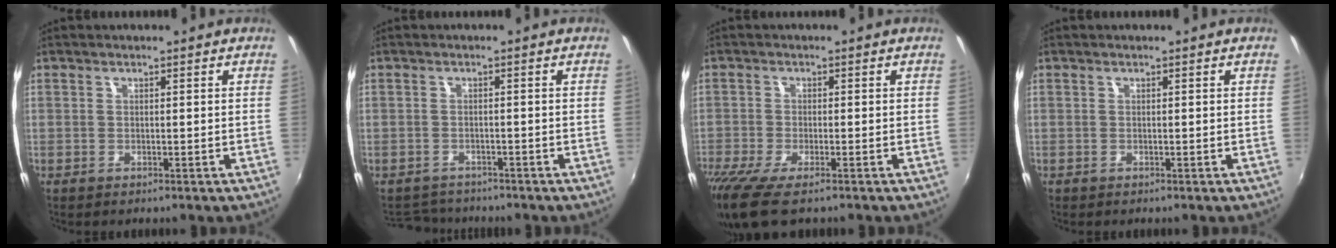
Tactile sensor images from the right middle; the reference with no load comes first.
{"total": 5.1, "force": [-4.7, 1.8, 0.7], "torque": [-0.027, 0.001, -0.074]}
{"total": 10.0, "force": [-7.1, 2.4, 6.6], "torque": [-0.157, -0.048, -0.133]}
{"total": 0.0}